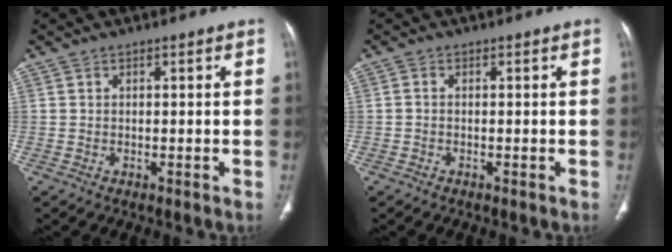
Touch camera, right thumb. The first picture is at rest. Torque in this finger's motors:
{"motor_torque": [-0.45, 0.02, -0.30, 0.10, 0.06]}